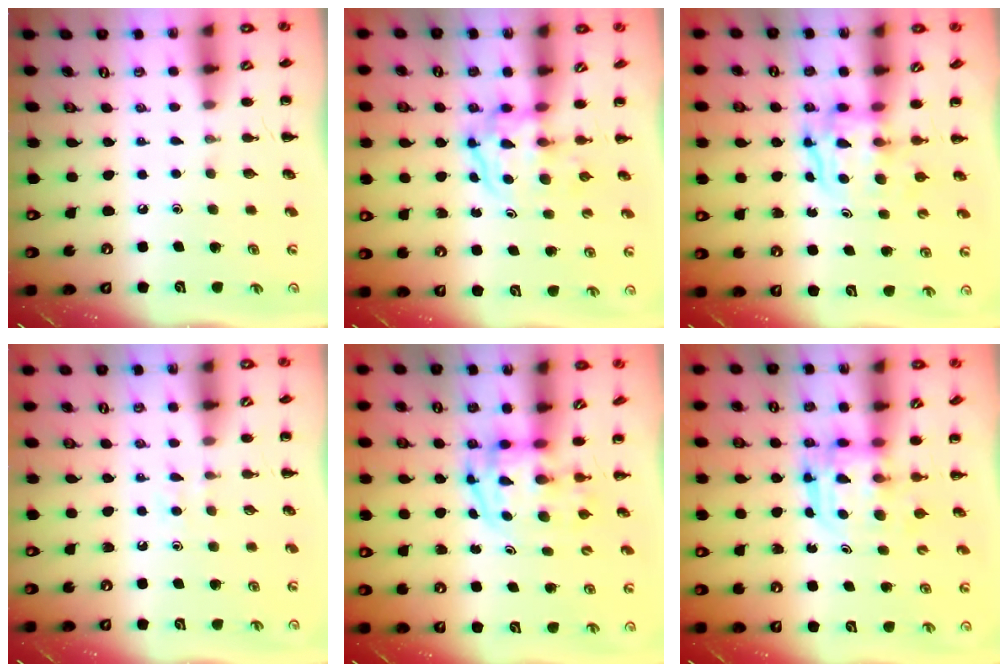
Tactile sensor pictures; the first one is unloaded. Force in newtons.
{"total": 3.8, "press": 3.8, "slide": 0.4}
{"total": 3.6, "press": 3.6, "slide": 0.3}
{"total": 2.6, "press": 2.5, "slide": 0.9}
{"total": 3.8, "press": 3.7, "slide": 0.6}
{"total": 3.1, "press": 3.1, "slide": 0.2}